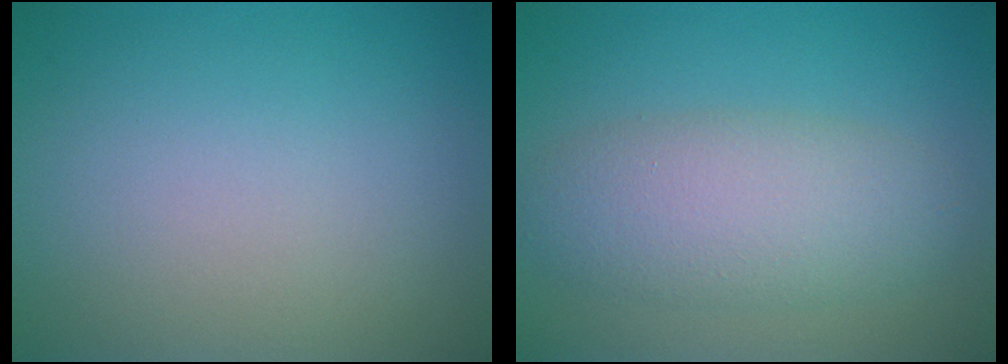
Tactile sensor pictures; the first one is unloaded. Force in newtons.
{"total": 5.3, "press": 5.3, "slide": 0.2}